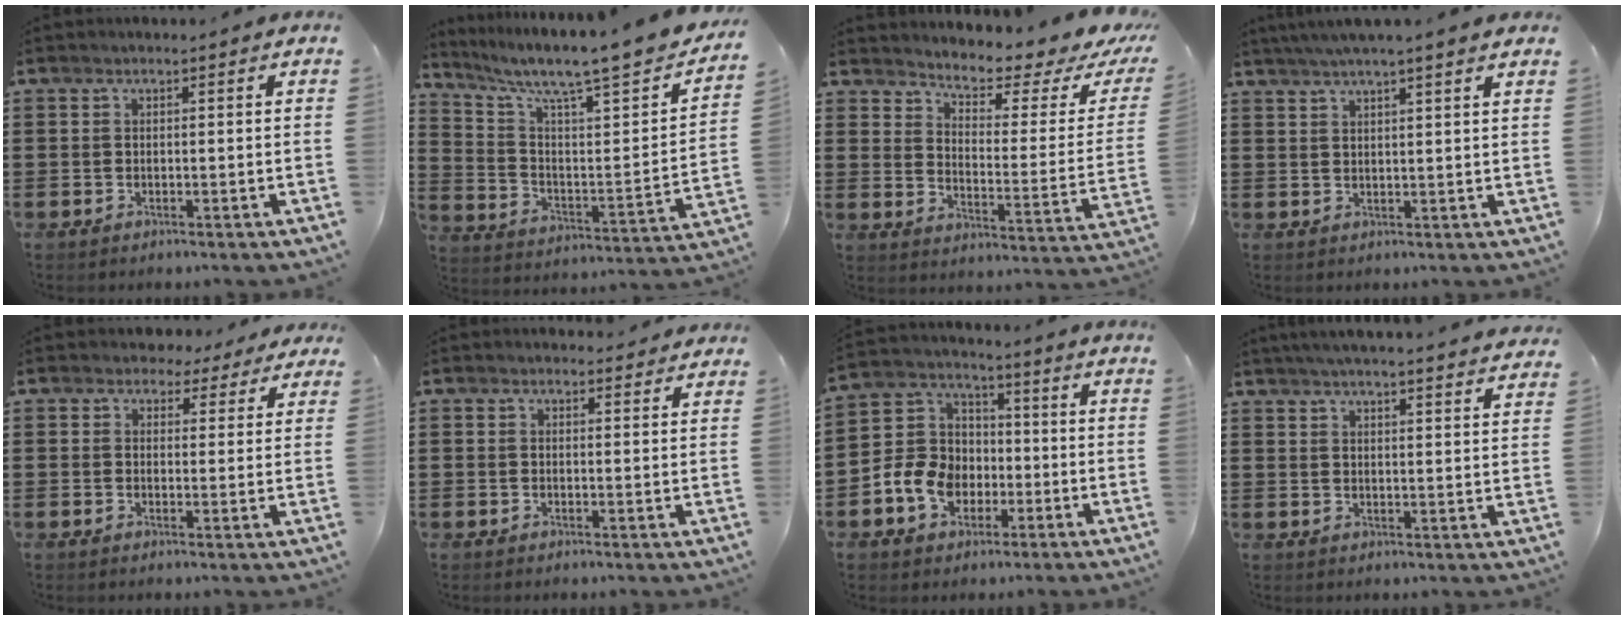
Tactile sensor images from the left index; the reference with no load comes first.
{"total": 7.8, "force": [6.4, 0.3, 4.4], "torque": [-0.099, -0.059, 0.094]}
{"total": 3.9, "force": [3.3, 0.5, 2.0], "torque": [-0.054, -0.032, 0.046]}
{"total": 3.4, "force": [2.9, -0.4, 1.7], "torque": [-0.041, -0.002, 0.053]}
{"total": 3.2, "force": [2.5, 1.9, 0.7], "torque": [-0.018, 0.003, 0.045]}
{"total": 1.7, "force": [1.6, 0.4, 0.2], "torque": [0.000, 0.000, 0.030]}
{"total": 9.2, "force": [-3.5, 7.5, 4.1], "torque": [-0.122, 0.024, -0.072]}
{"total": 4.3, "force": [4.1, -0.7, 1.0], "torque": [-0.034, -0.020, 0.072]}